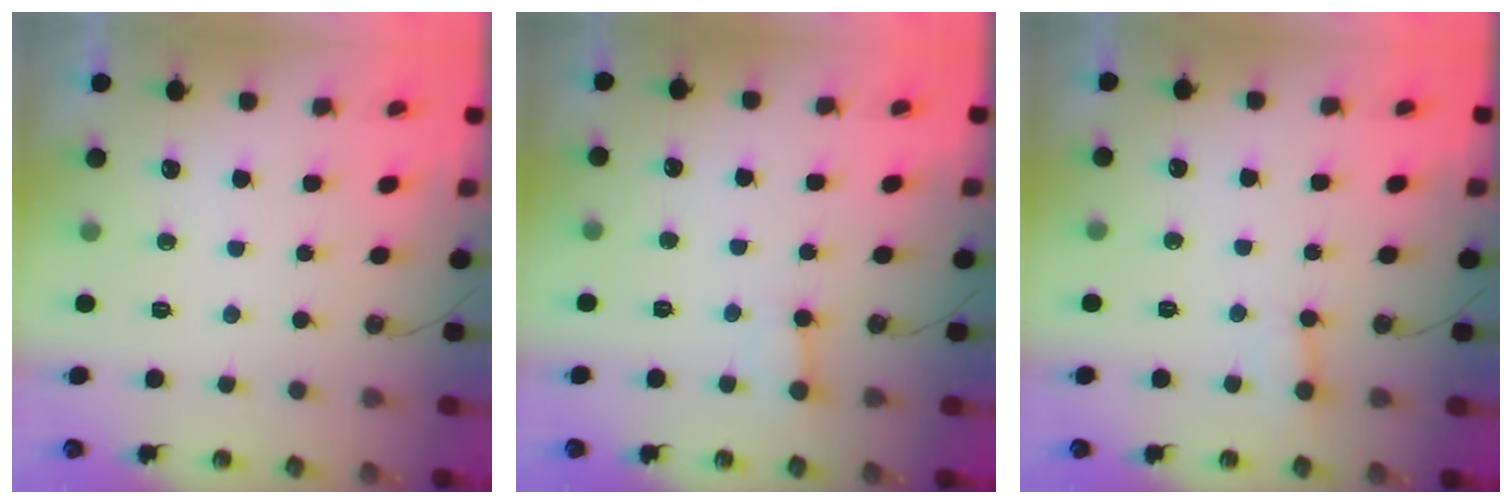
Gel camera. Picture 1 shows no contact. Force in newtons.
{"total": 2.5, "press": 2.4, "slide": 0.4}
{"total": 4.6, "press": 4.6, "slide": 0.4}